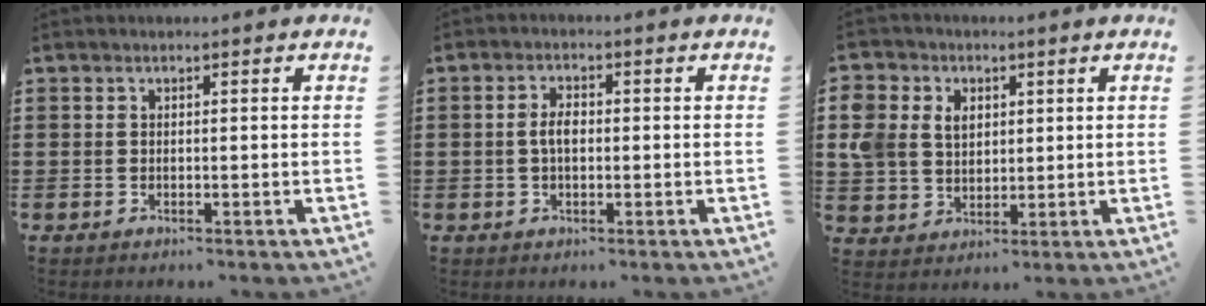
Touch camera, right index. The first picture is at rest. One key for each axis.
{"total": 2.9, "fx": -0.1, "fy": 1.4, "fz": 2.5, "tx": -0.057, "ty": 0.002, "tz": -0.006}
{"total": 7.1, "fx": 2.0, "fy": 6.0, "fz": 3.3, "tx": -0.107, "ty": 0.013, "tz": 0.033}